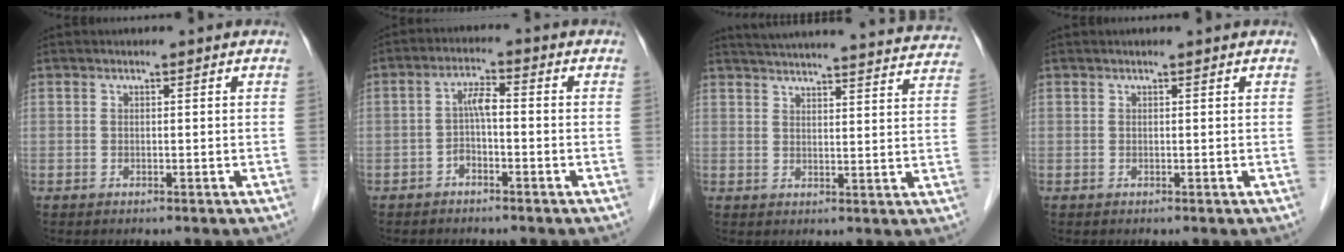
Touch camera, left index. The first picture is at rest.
{"total": 3.2, "force": [-1.0, 1.0, 2.9], "torque": [-0.055, 0.012, -0.018]}
{"total": 28.5, "force": [27.0, 3.1, 8.6], "torque": [-0.140, -0.043, 0.323]}
{"total": 0.8, "force": [0.7, 0.0, 0.3], "torque": [-0.005, 0.009, 0.013]}